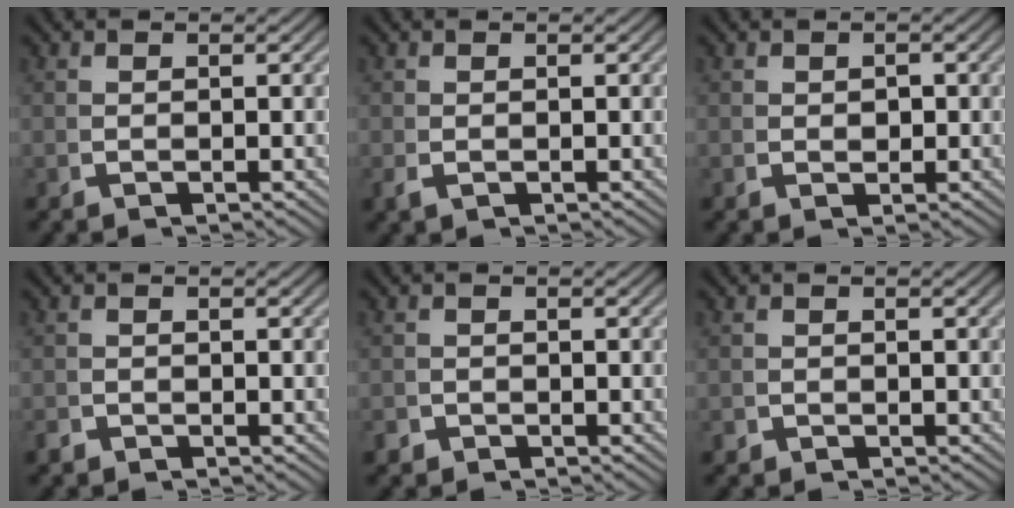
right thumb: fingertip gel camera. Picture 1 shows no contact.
{"total": 0.7, "force": [-0.1, 0.5, 0.5], "torque": [-0.015, -0.004, 0.002]}
{"total": 1.3, "force": [0.3, 1.1, 0.7], "torque": [-0.015, -0.005, 0.010]}
{"total": 0.7, "force": [-0.7, 0.2, -0.1], "torque": [0.006, -0.003, -0.014]}
{"total": 1.0, "force": [-0.9, 0.4, -0.2], "torque": [0.007, -0.005, -0.015]}
{"total": 0.6, "force": [-0.5, 0.3, -0.1], "torque": [0.003, -0.004, -0.009]}